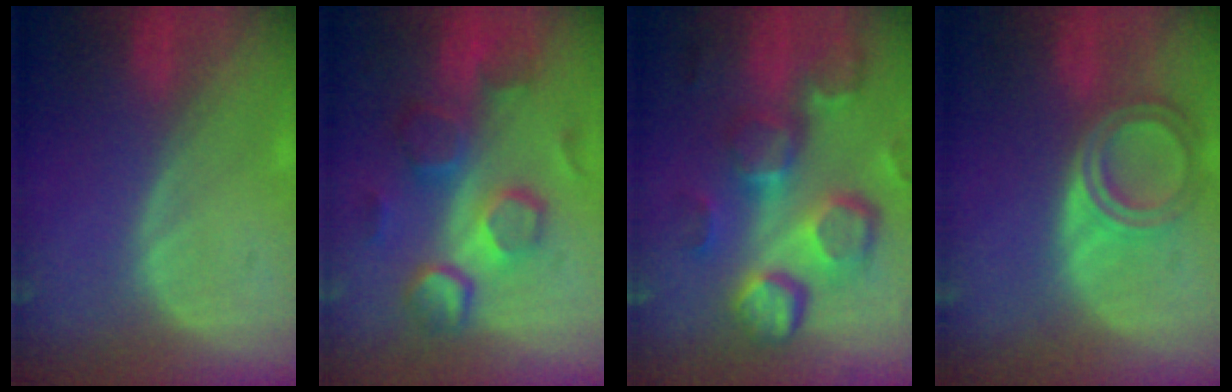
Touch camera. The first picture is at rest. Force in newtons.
{"total": 10.0, "press": 9.3, "slide": 3.6}
{"total": 13.1, "press": 11.4, "slide": 6.4}
{"total": 6.4, "press": 5.7, "slide": 2.8}